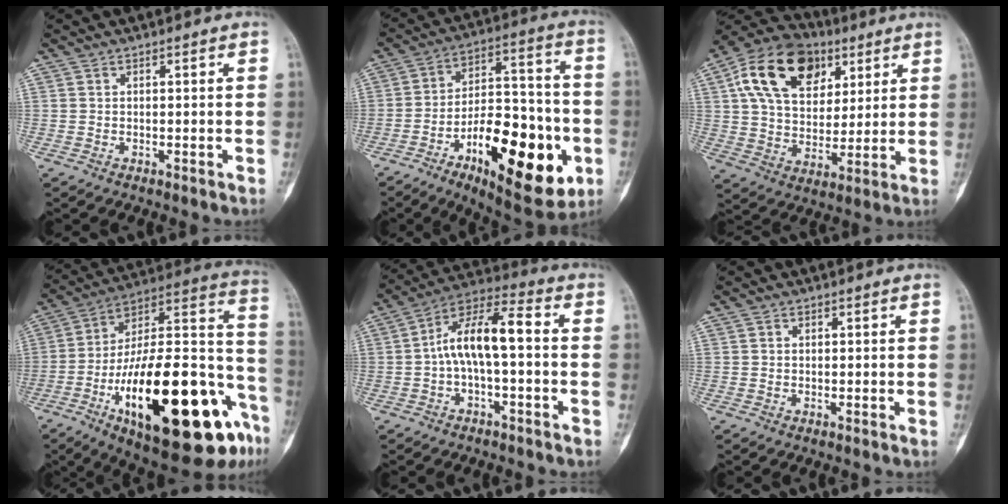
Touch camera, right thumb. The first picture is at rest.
{"total": 25.2, "force": [-8.9, 10.9, 20.9], "torque": [-0.287, 0.033, -0.126]}
{"total": 20.7, "force": [8.5, 13.6, 13.1], "torque": [-0.204, -0.005, 0.142]}
{"total": 35.7, "force": [-14.1, 12.5, 30.3], "torque": [-0.413, 0.055, -0.211]}
{"total": 11.3, "force": [-0.5, 4.2, 10.4], "torque": [-0.192, 0.052, -0.018]}
{"total": 0.5, "force": [0.3, 0.4, 0.2], "torque": [0.003, -0.001, 0.004]}